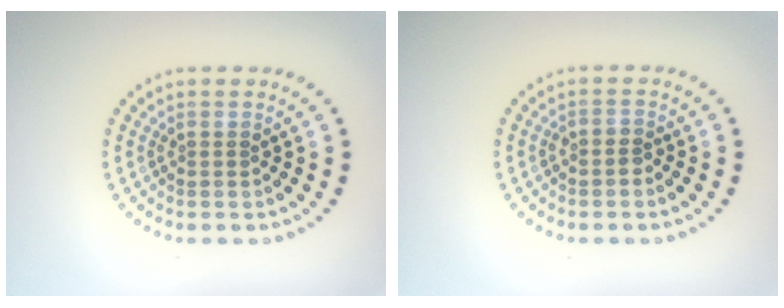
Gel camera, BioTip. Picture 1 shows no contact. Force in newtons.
{"total": 0.8, "press": 0.7, "slide": 0.5}